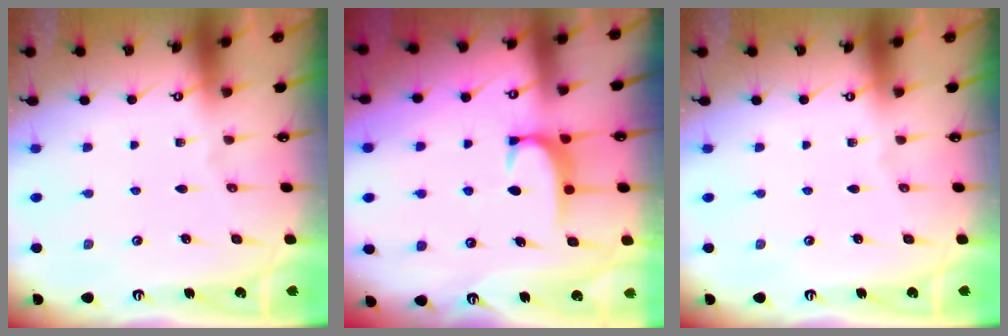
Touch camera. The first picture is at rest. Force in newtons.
{"total": 1.6, "press": 1.6, "slide": 0.5}
{"total": 0.0}